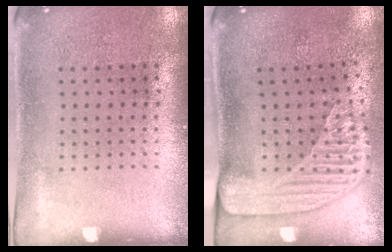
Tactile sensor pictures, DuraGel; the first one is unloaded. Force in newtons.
{"total": 2.3, "press": 1.7, "slide": 1.5}